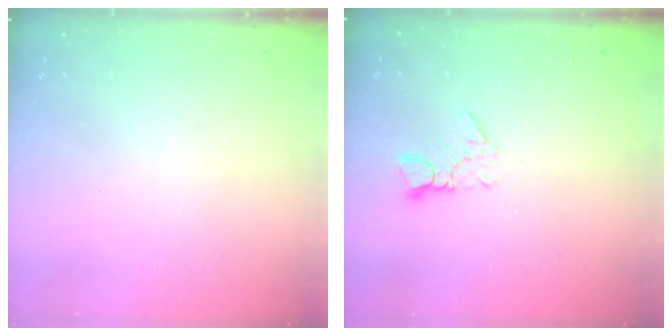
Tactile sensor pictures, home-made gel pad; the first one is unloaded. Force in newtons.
{"total": 2.6, "press": 2.6, "slide": 0.3}